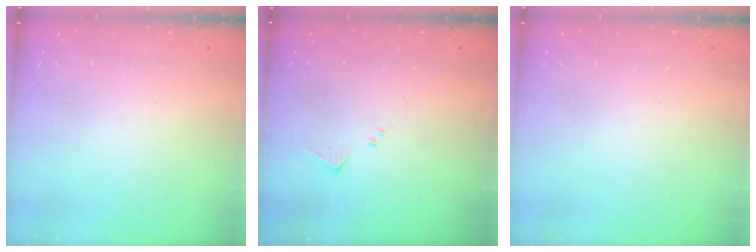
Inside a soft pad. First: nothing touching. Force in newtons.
{"total": 5.7, "press": 5.6, "slide": 0.4}
{"total": 0.0}